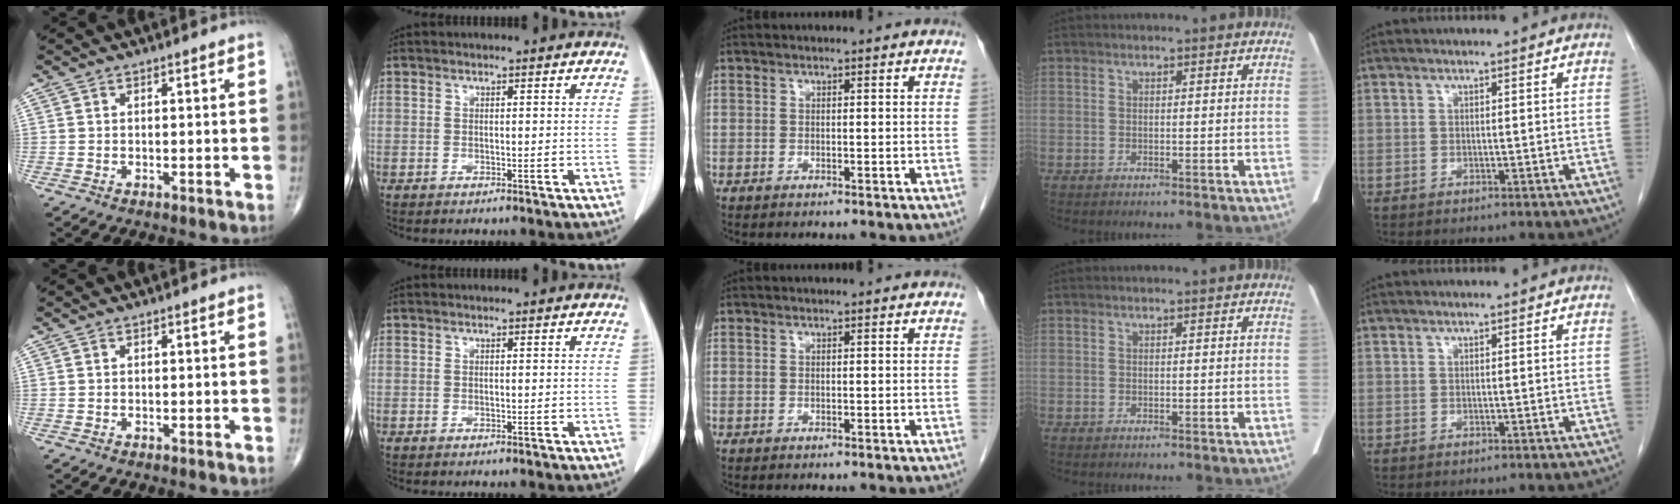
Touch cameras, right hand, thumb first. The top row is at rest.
{}